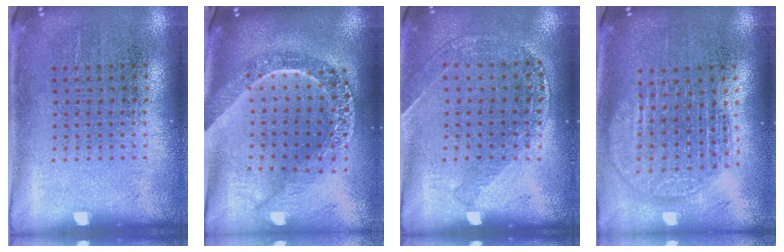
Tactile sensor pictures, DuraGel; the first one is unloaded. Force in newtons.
{"total": 2.7, "press": 2.2, "slide": 1.6}
{"total": 1.2, "press": 1.2, "slide": 0.1}
{"total": 1.8, "press": 1.5, "slide": 0.9}